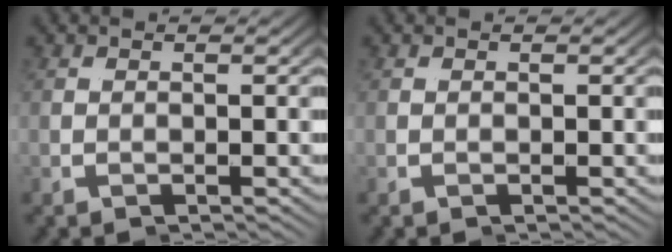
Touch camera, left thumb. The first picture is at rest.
{"total": 0.0}